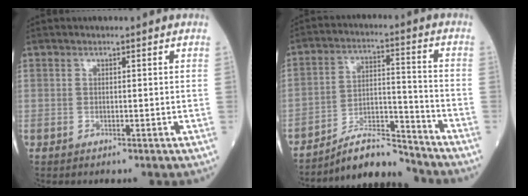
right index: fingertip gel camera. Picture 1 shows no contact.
{"total": 8.5, "force": [-8.2, 1.1, 1.7], "torque": [-0.027, 0.030, -0.143]}